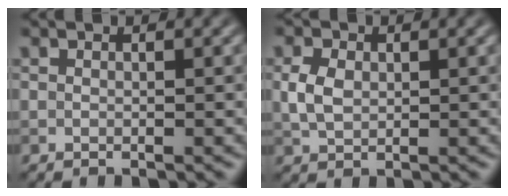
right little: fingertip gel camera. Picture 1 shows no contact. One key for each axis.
{"total": 2.5, "fx": 0.3, "fy": 1.8, "fz": 1.7, "tx": -0.041, "ty": 0.002, "tz": 0.007}